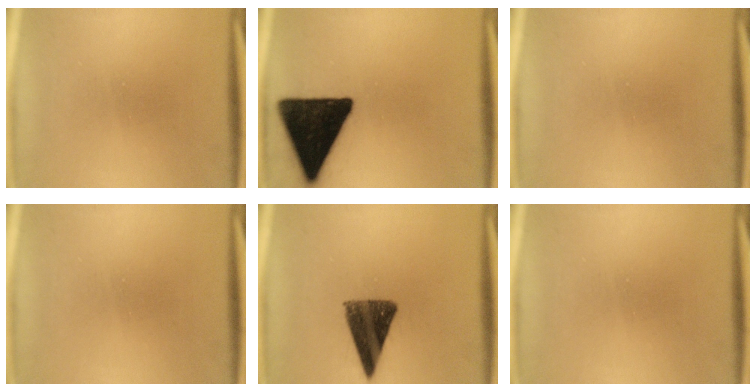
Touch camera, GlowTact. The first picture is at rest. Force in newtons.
{"total": 19.3}
{"total": 0.0}
{"total": 0.0}
{"total": 11.1}
{"total": 0.0}